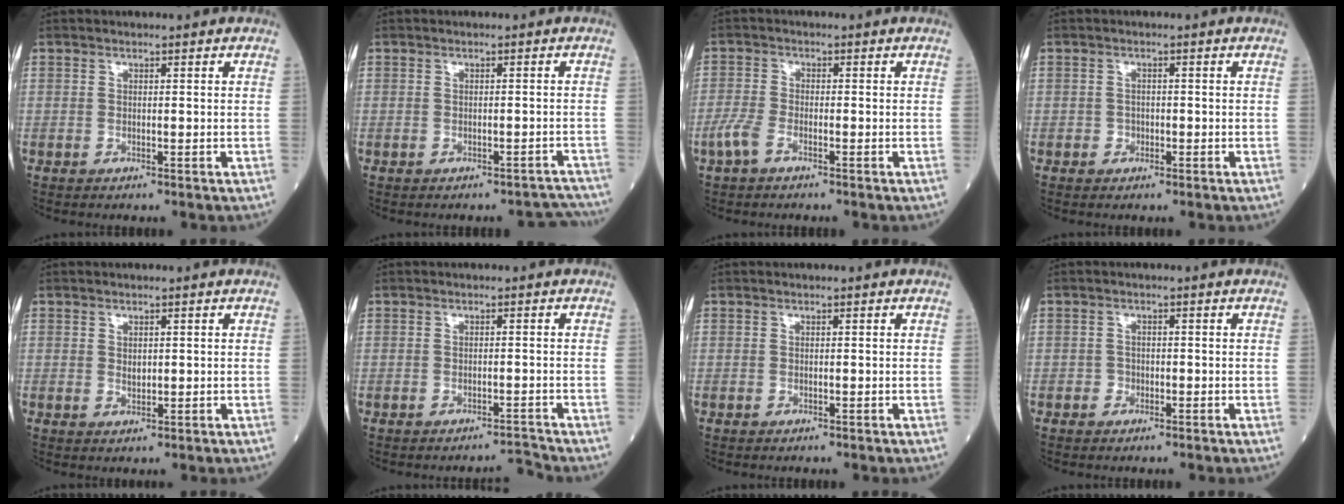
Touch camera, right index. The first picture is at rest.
{"total": 3.9, "force": [-3.6, 1.2, 0.0], "torque": [0.015, 0.010, -0.036]}
{"total": 3.1, "force": [-1.9, 1.1, 2.2], "torque": [-0.062, -0.001, -0.047]}
{"total": 1.2, "force": [-0.5, 1.0, 0.2], "torque": [0.002, 0.006, -0.011]}
{"total": 1.3, "force": [0.4, 0.8, 0.9], "torque": [-0.014, -0.003, 0.009]}
{"total": 1.5, "force": [-1.5, -0.4, -0.3], "torque": [0.009, -0.007, -0.018]}
{"total": 0.0}
{"total": 1.1, "force": [-0.6, 0.9, 0.1], "torque": [0.004, 0.007, -0.014]}